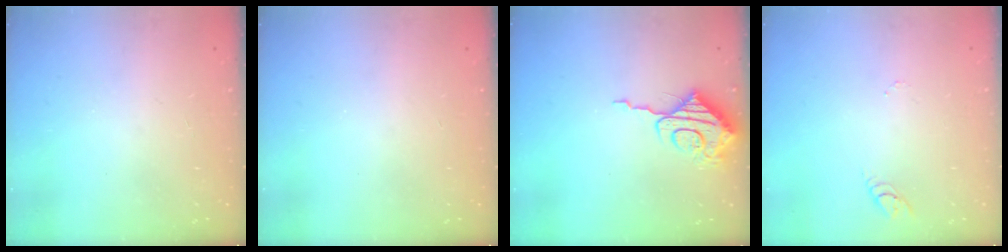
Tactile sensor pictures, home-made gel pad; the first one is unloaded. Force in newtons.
{"total": 0.0}
{"total": 9.7, "press": 9.6, "slide": 0.8}
{"total": 2.7, "press": 2.7, "slide": 0.2}